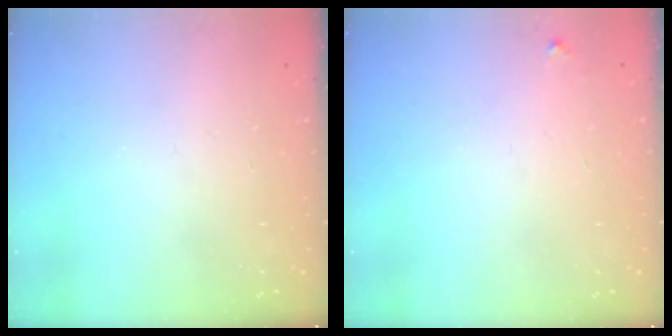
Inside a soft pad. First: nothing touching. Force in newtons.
{"total": 2.3, "press": 2.3, "slide": 0.2}